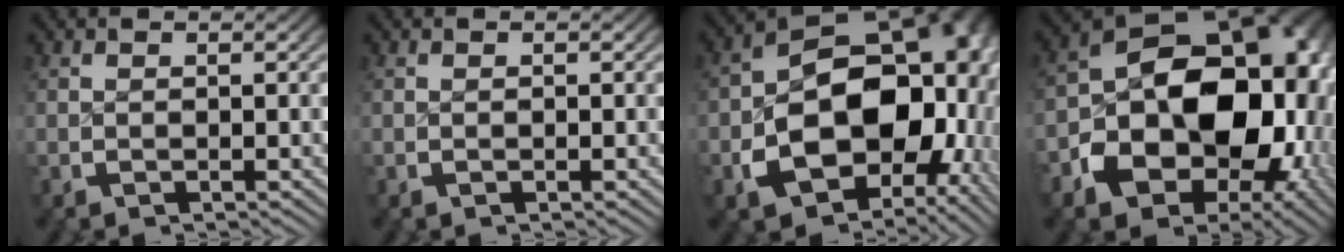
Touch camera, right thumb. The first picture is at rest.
{"total": 0.0}
{"total": 22.4, "force": [-2.4, 15.5, 16.0], "torque": [-0.268, -0.057, -0.021]}
{"total": 24.7, "force": [-1.8, 16.7, 18.1], "torque": [-0.285, -0.052, -0.014]}